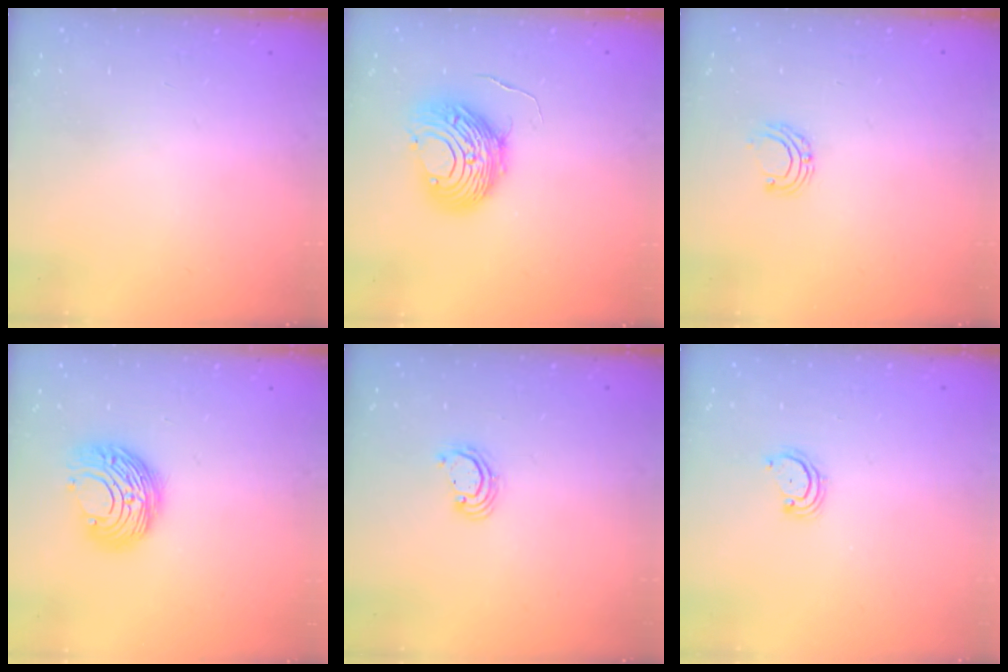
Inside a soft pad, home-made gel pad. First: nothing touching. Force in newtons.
{"total": 11.0, "press": 11.0, "slide": 1.0}
{"total": 5.9, "press": 5.9, "slide": 0.6}
{"total": 10.4, "press": 10.4, "slide": 0.6}
{"total": 2.8, "press": 2.8, "slide": 0.2}
{"total": 2.5, "press": 2.5, "slide": 0.3}